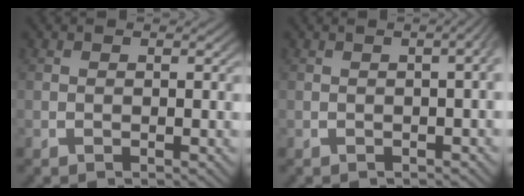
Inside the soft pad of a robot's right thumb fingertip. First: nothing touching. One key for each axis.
{"total": 4.4, "fx": 0.5, "fy": 1.9, "fz": 3.9, "tx": -0.041, "ty": 0.022, "tz": -0.001}